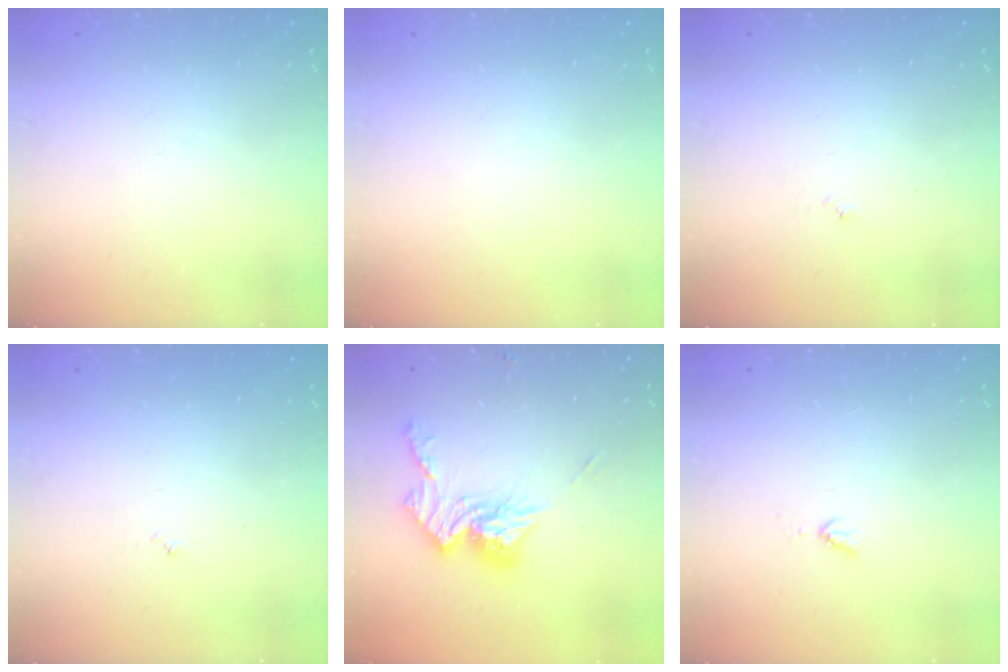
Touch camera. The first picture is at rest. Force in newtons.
{"total": 0.0}
{"total": 3.0, "press": 2.9, "slide": 0.3}
{"total": 3.0, "press": 2.9, "slide": 0.3}
{"total": 12.8, "press": 12.7, "slide": 1.1}
{"total": 2.8, "press": 2.8, "slide": 0.4}